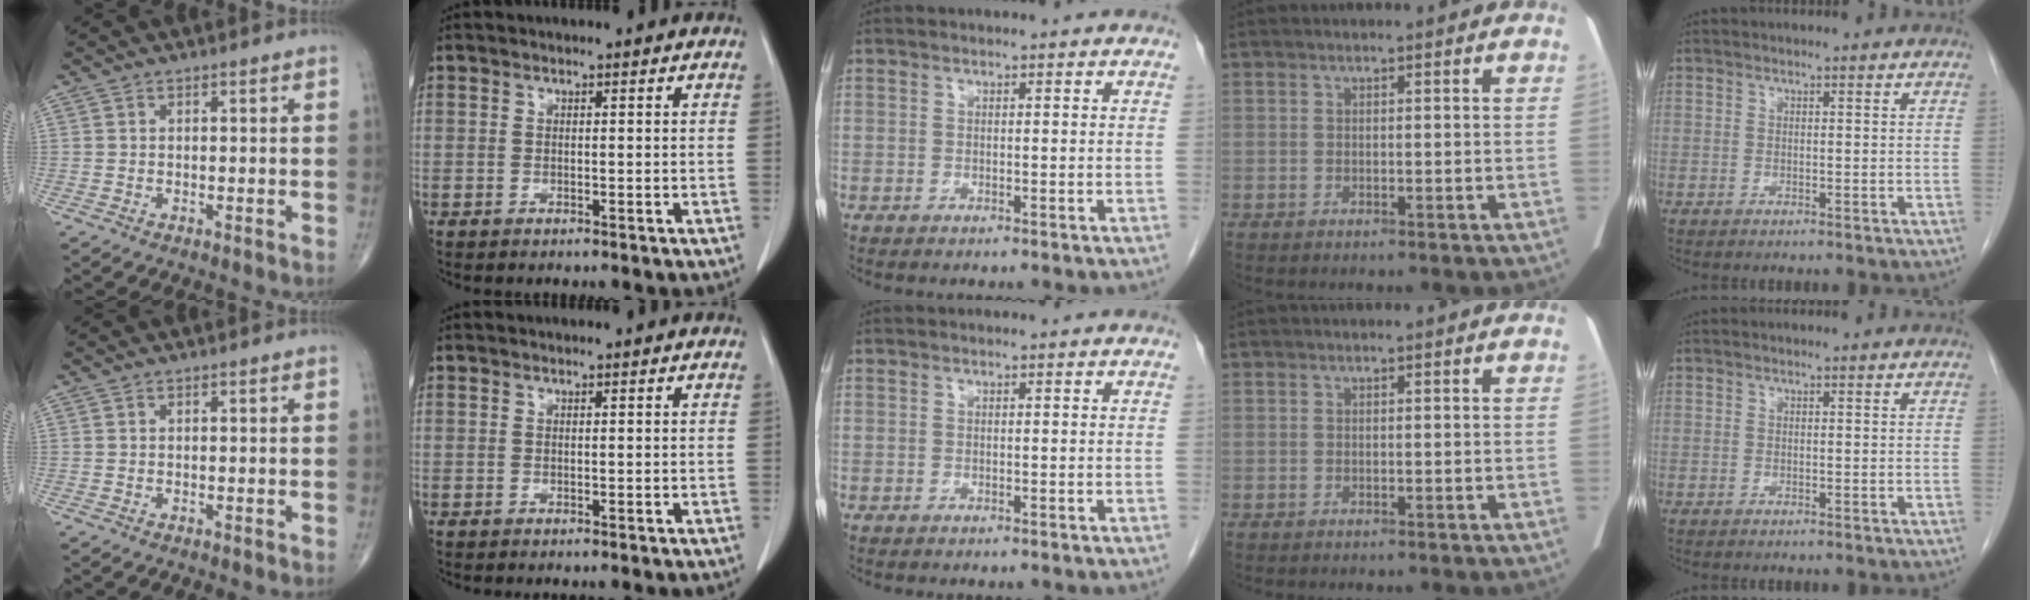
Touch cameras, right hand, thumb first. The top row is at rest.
{}